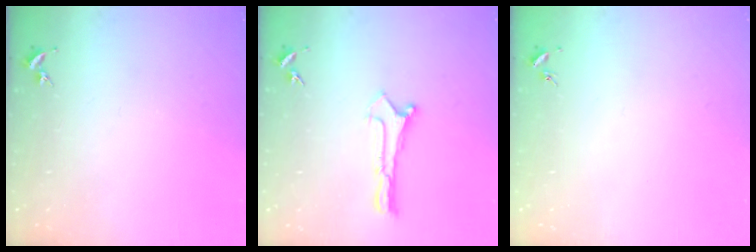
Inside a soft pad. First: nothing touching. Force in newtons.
{"total": 0.0}
{"total": 0.0}